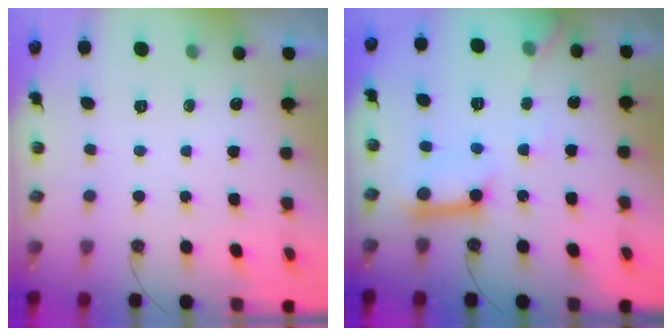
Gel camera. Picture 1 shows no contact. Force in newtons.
{"total": 11.8, "press": 11.8, "slide": 1.3}